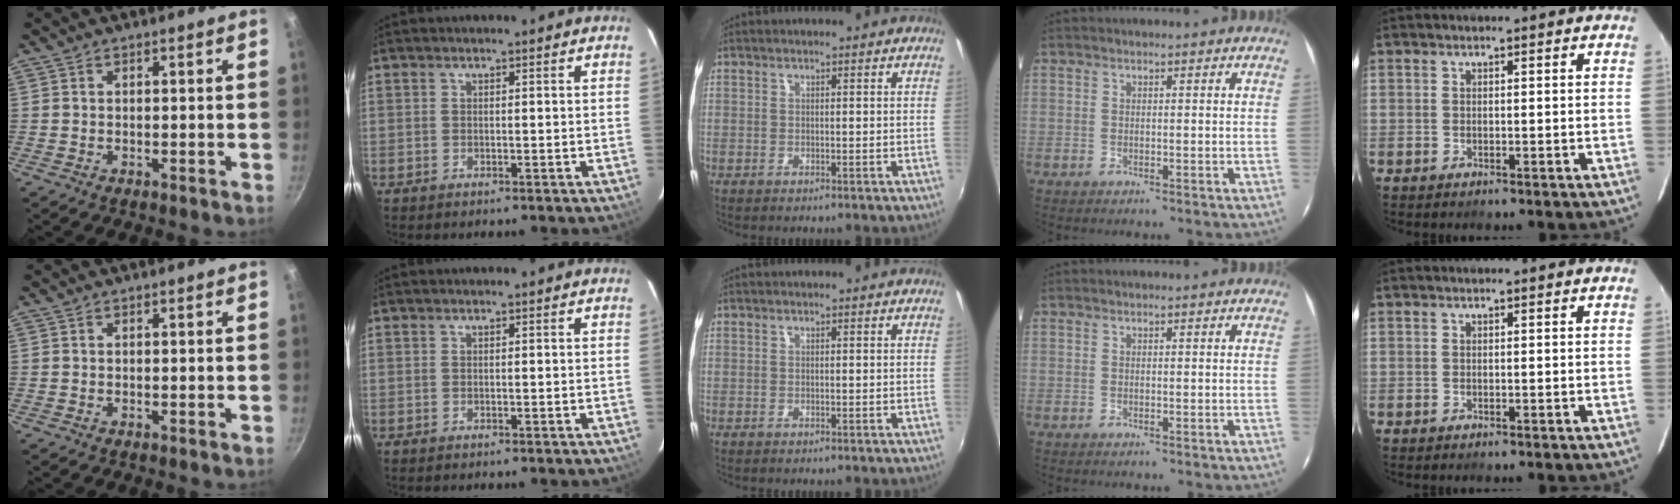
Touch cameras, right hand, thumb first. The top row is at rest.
{}